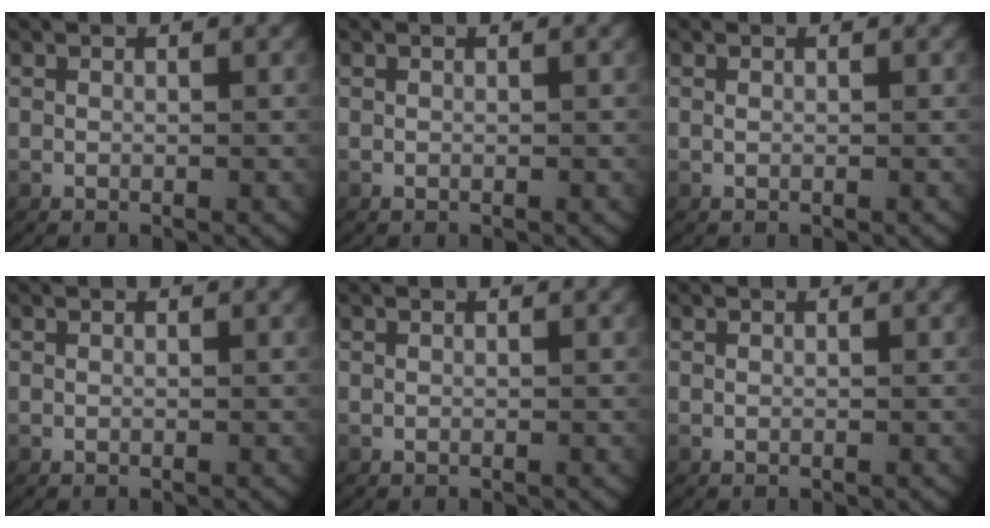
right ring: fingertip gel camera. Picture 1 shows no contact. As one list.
[{"total": 0.0}, {"total": 0.0}, {"total": 0.0}, {"total": 0.0}, {"total": 0.7, "force": [0.0, -0.6, -0.4], "torque": [0.001, -0.009, 0.008]}]